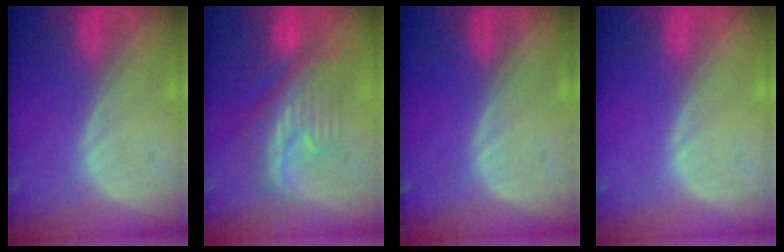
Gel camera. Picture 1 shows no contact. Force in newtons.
{"total": 8.1, "press": 8.0, "slide": 1.0}
{"total": 0.0}
{"total": 0.0}